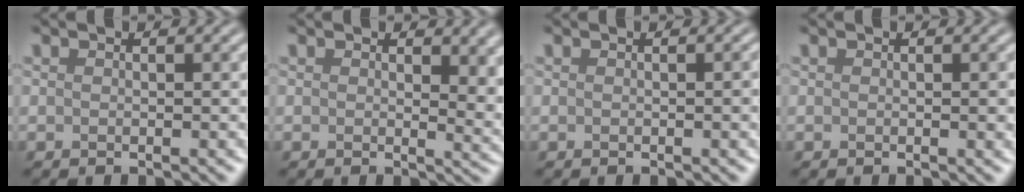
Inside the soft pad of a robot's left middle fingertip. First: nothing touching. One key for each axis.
{"total": 3.7, "fx": 1.4, "fy": 1.7, "fz": 2.9, "tx": -0.029, "ty": -0.007, "tz": 0.022}
{"total": 1.1, "fx": 0.0, "fy": 0.2, "fz": 1.1, "tx": -0.012, "ty": 0.002, "tz": -0.001}
{"total": 0.8, "fx": 0.0, "fy": 0.1, "fz": 0.7, "tx": -0.008, "ty": -0.001, "tz": 0.000}